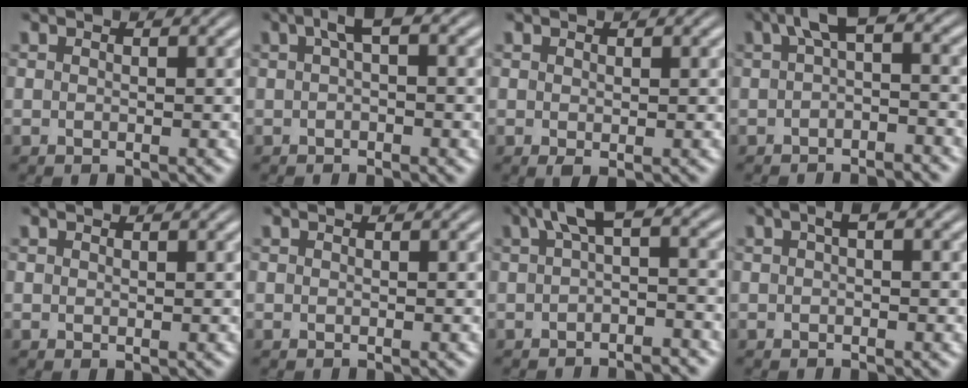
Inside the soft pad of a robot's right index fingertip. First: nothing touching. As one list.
[{"total": 2.6, "force": [0.9, 0.3, 2.4], "torque": [-0.040, 0.009, 0.014]}, {"total": 0.6, "force": [-0.1, -0.1, 0.6], "torque": [-0.007, -0.008, 0.004]}, {"total": 3.5, "force": [0.0, 1.1, 3.4], "torque": [-0.055, 0.005, -0.003]}, {"total": 0.0}, {"total": 0.0}, {"total": 3.7, "force": [0.1, 1.0, 3.6], "torque": [-0.059, 0.008, -0.002]}, {"total": 1.2, "force": [0.3, 0.1, 1.1], "torque": [-0.018, 0.003, 0.006]}]